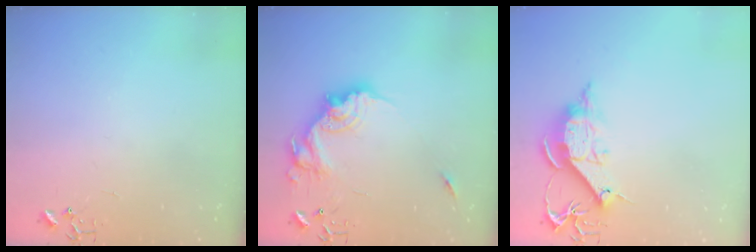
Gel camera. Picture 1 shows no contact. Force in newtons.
{"total": 17.5, "press": 17.4, "slide": 1.9}
{"total": 12.5, "press": 12.5, "slide": 0.2}